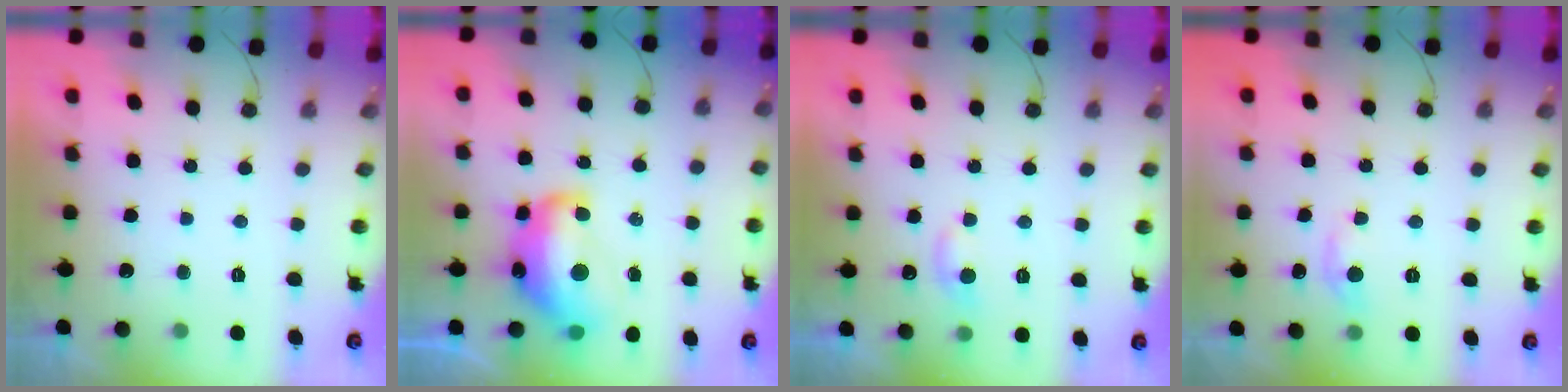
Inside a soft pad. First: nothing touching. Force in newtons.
{"total": 15.3, "press": 15.3, "slide": 1.0}
{"total": 4.9, "press": 4.8, "slide": 0.6}
{"total": 5.0, "press": 4.9, "slide": 0.8}